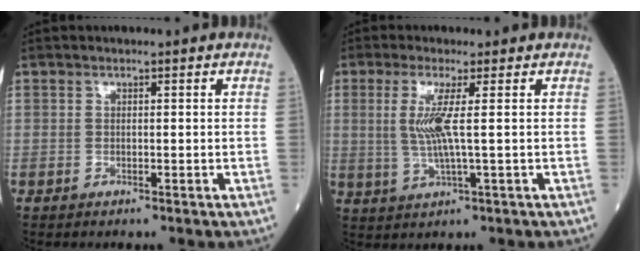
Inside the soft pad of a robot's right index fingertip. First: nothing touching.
{"total": 5.4, "force": [0.8, -0.3, 5.3], "torque": [-0.118, -0.004, 0.019]}